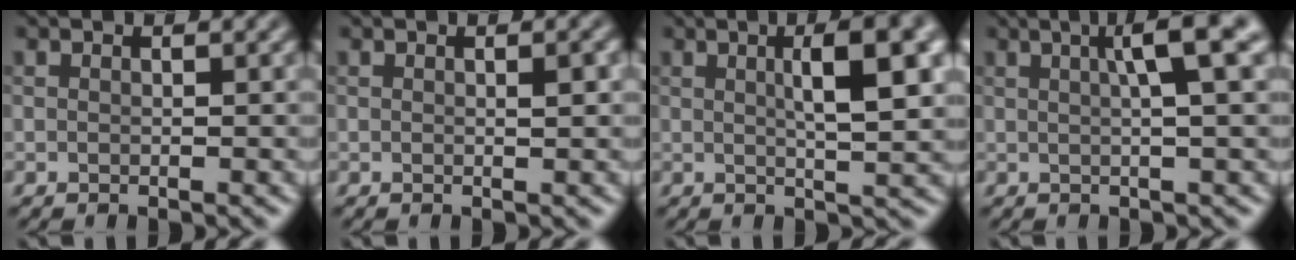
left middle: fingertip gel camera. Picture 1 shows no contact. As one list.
[{"total": 0.8, "force": [0.1, 0.1, 0.7], "torque": [-0.010, 0.001, 0.002]}, {"total": 6.0, "force": [1.5, 1.4, 5.6], "torque": [-0.072, 0.012, 0.020]}, {"total": 4.8, "force": [1.3, 0.7, 4.6], "torque": [-0.062, 0.016, 0.017]}]